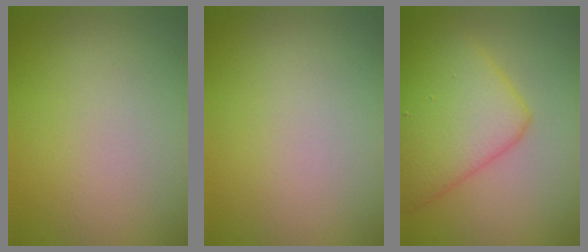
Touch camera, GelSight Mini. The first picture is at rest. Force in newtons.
{"total": 0.0}
{"total": 6.9, "press": 6.9, "slide": 0.3}